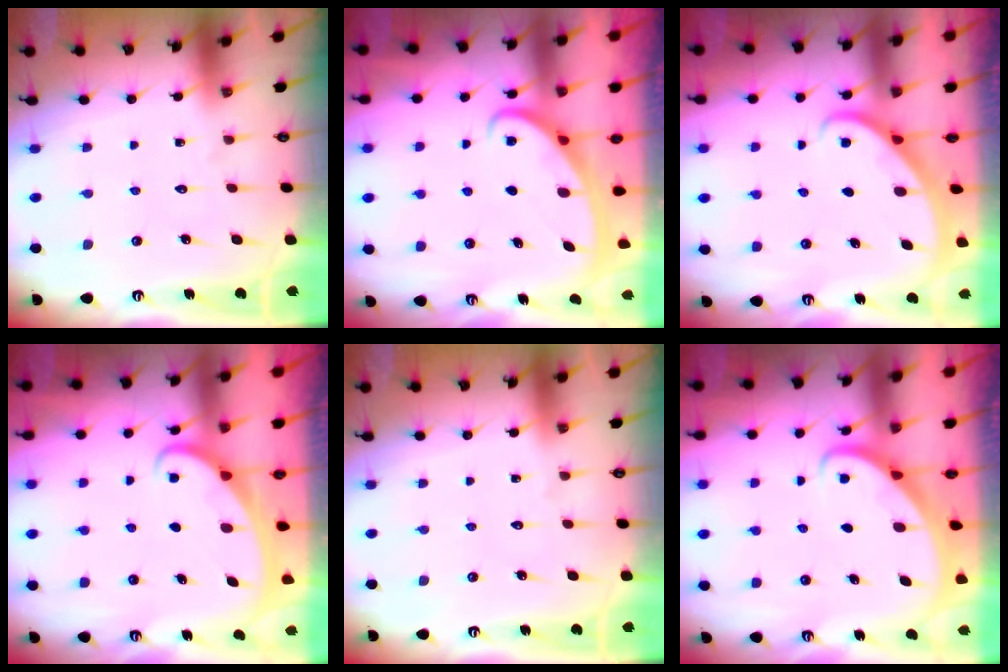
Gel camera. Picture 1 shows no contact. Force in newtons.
{"total": 2.6, "press": 2.5, "slide": 0.4}
{"total": 2.3, "press": 2.3, "slide": 0.2}
{"total": 2.3, "press": 2.3, "slide": 0.4}
{"total": 0.0}
{"total": 2.4, "press": 2.4, "slide": 0.2}